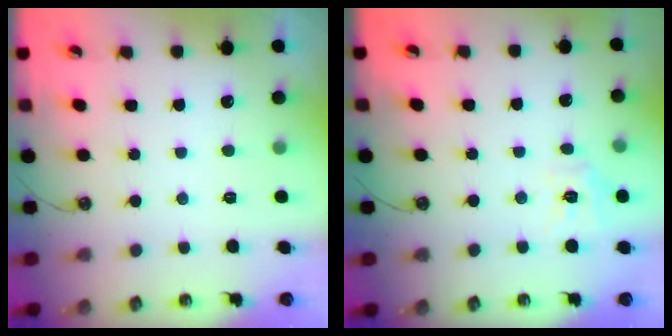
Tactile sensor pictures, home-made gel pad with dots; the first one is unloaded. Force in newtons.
{"total": 9.5, "press": 9.5, "slide": 1.1}